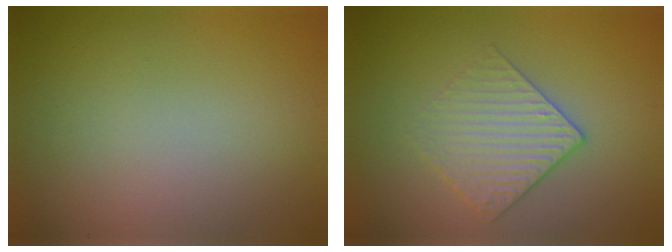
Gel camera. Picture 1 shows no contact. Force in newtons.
{"total": 3.0, "press": 2.6, "slide": 1.6}